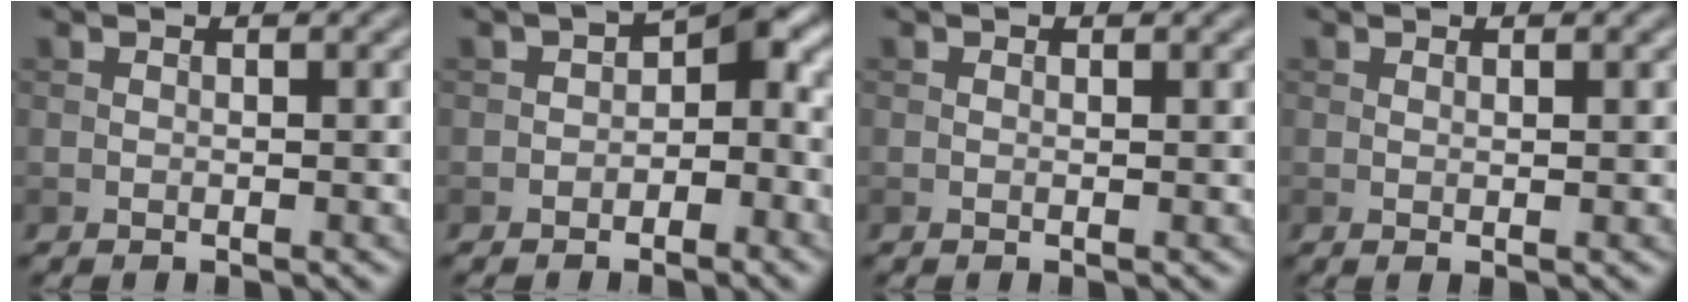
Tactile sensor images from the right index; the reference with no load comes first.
{"total": 3.9, "force": [-1.0, 2.5, 2.8], "torque": [-0.016, 0.011, -0.027]}
{"total": 0.0}
{"total": 0.6, "force": [0.3, 0.0, 0.6], "torque": [-0.010, 0.001, 0.005]}